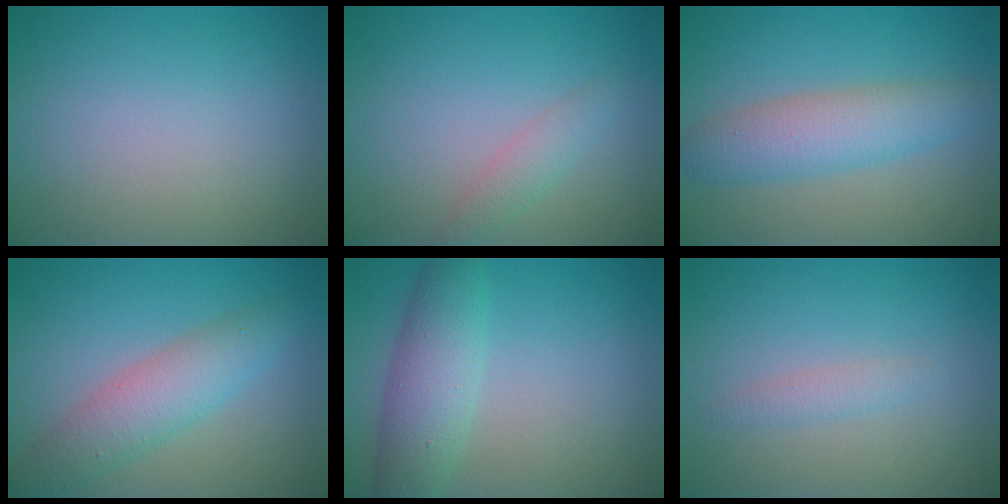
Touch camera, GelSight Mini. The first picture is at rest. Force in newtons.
{"total": 1.6, "press": 1.6, "slide": 0.1}
{"total": 4.6, "press": 4.6, "slide": 0.1}
{"total": 4.4, "press": 4.4, "slide": 0.2}
{"total": 4.6, "press": 4.6, "slide": 0.1}
{"total": 1.2, "press": 1.2, "slide": 0.0}